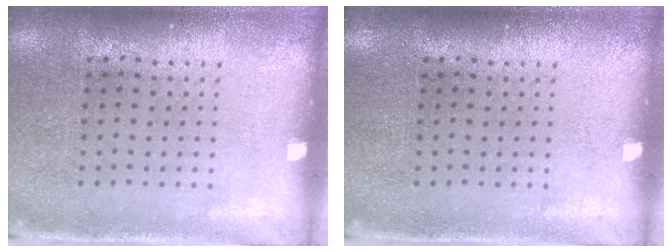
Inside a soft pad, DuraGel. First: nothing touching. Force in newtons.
{"total": 0.0}